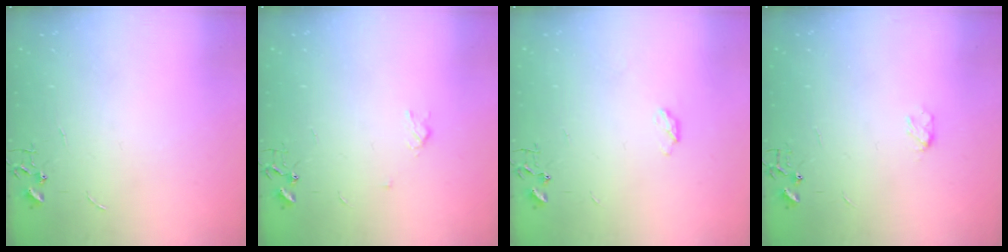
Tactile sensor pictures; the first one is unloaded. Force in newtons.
{"total": 2.9, "press": 2.9, "slide": 0.5}
{"total": 2.8, "press": 2.8, "slide": 0.5}
{"total": 3.9, "press": 3.9, "slide": 0.4}